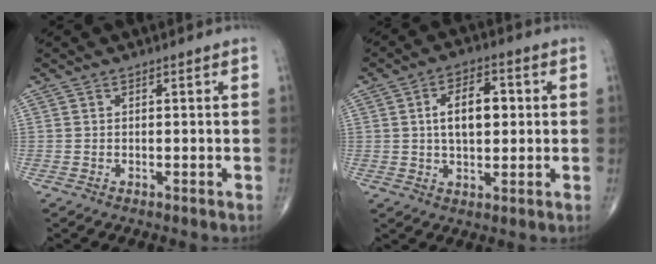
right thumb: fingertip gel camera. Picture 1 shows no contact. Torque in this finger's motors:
{"motor_torque": [-0.42, 0.39, 0.54, 0.06, 0.19]}